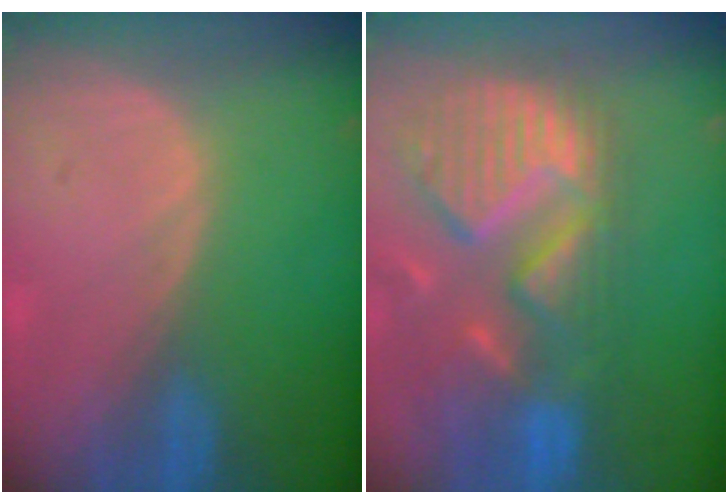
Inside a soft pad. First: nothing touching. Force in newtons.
{"total": 13.7, "press": 11.6, "slide": 7.4}